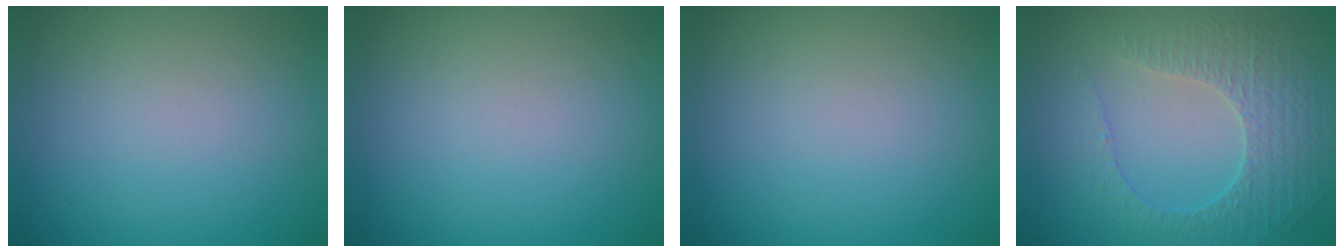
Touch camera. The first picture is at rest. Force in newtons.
{"total": 0.0}
{"total": 0.0}
{"total": 4.5, "press": 3.3, "slide": 3.1}